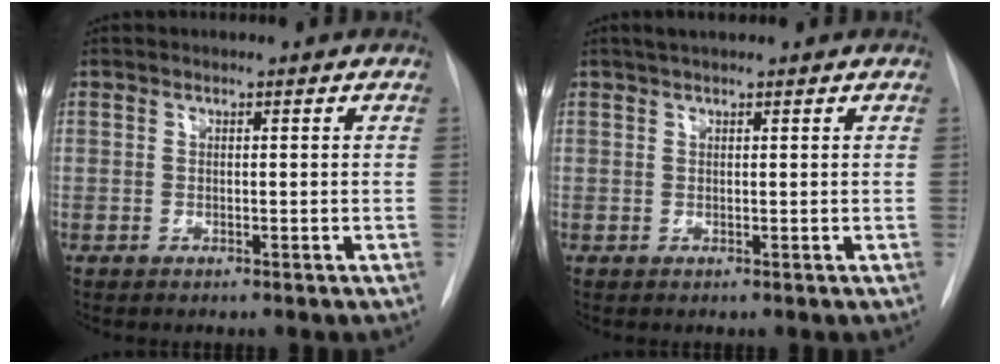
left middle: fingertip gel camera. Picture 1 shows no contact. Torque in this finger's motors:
{"motor_torque": [0.19, -0.19, 0.00, 0.00]}